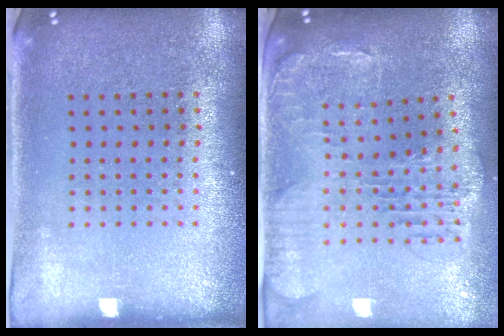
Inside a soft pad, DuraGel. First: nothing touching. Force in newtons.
{"total": 1.7, "press": 1.6, "slide": 0.6}